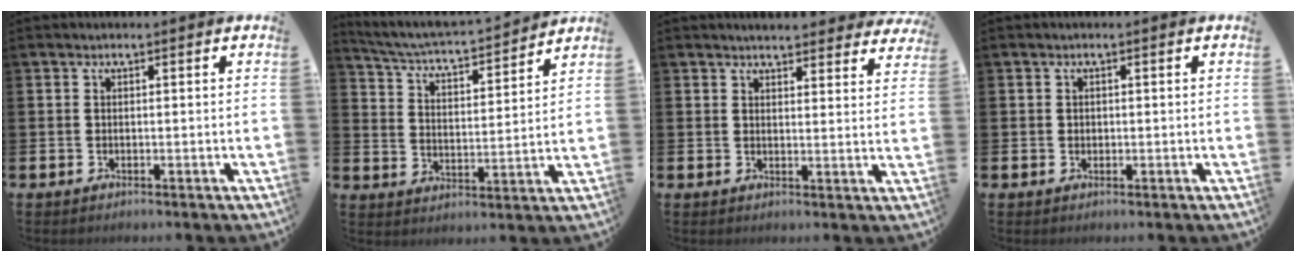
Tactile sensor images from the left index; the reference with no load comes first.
{"total": 4.7, "force": [4.6, 0.4, 1.2], "torque": [-0.050, -0.047, 0.071]}
{"total": 3.9, "force": [3.8, 0.5, 0.3], "torque": [-0.004, -0.023, 0.067]}
{"total": 0.7, "force": [0.2, 0.6, 0.2], "torque": [0.008, 0.000, 0.001]}